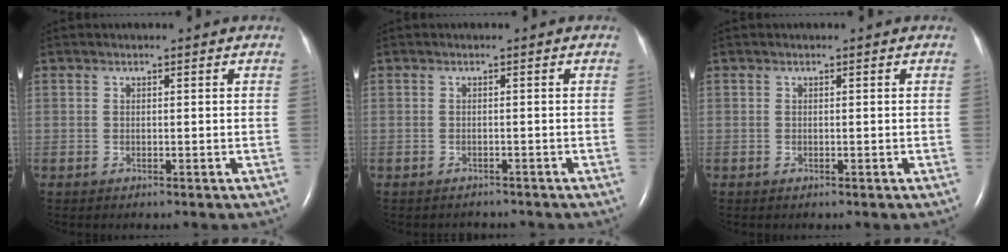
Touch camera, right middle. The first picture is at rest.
{"total": 1.6, "force": [-1.5, 0.5, -0.2], "torque": [-0.001, -0.003, -0.020]}
{"total": 0.0}